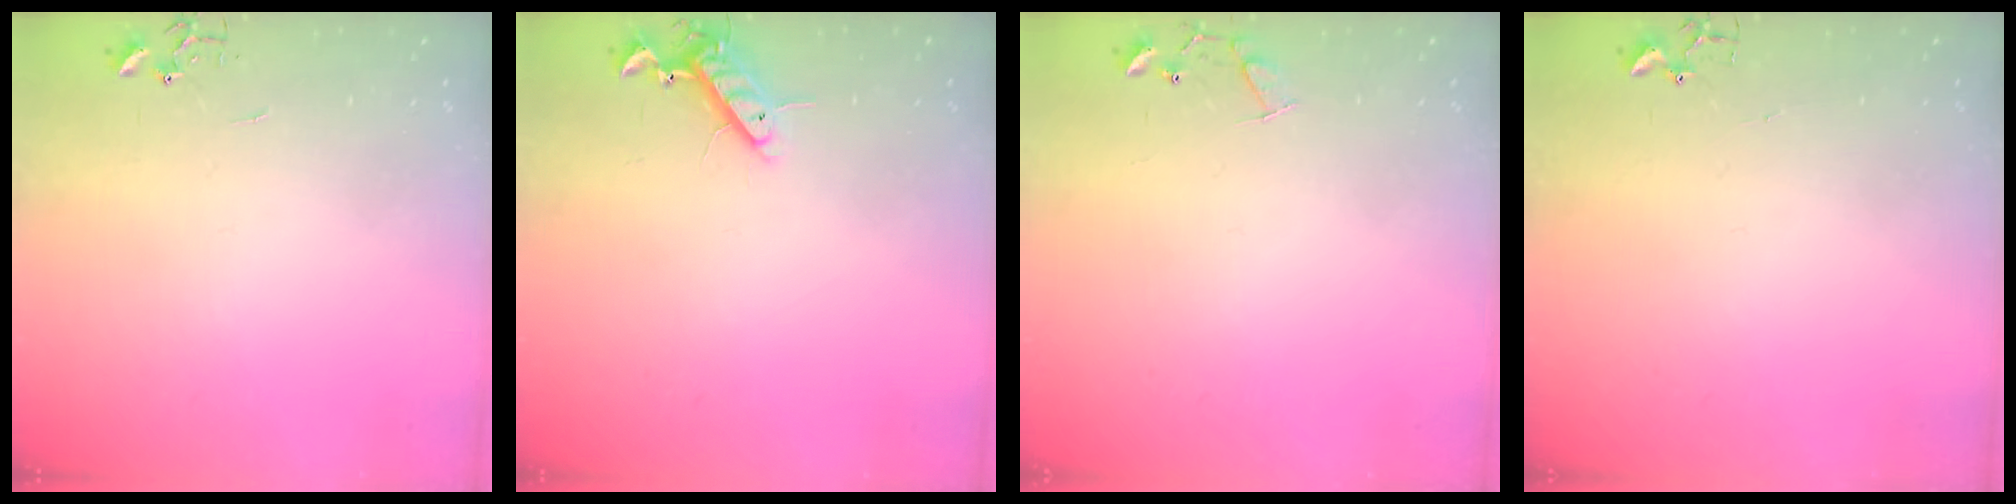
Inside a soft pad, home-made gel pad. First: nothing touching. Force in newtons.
{"total": 10.0, "press": 9.8, "slide": 1.5}
{"total": 8.1, "press": 8.1, "slide": 0.5}
{"total": 1.8, "press": 1.8, "slide": 0.2}